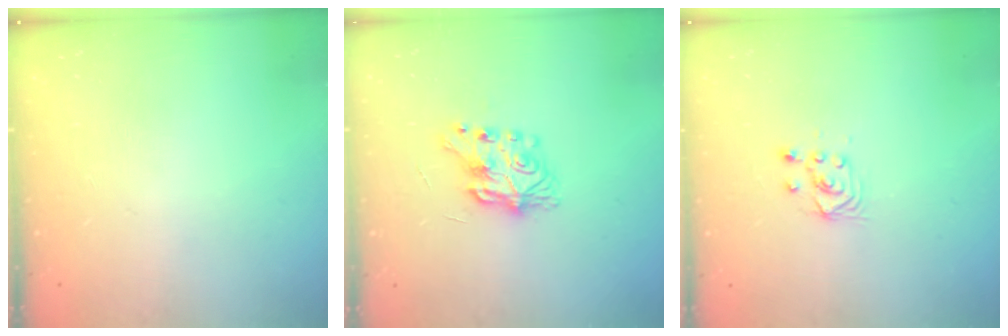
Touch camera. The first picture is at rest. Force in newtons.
{"total": 7.8, "press": 7.8, "slide": 0.1}
{"total": 2.9, "press": 2.7, "slide": 1.0}